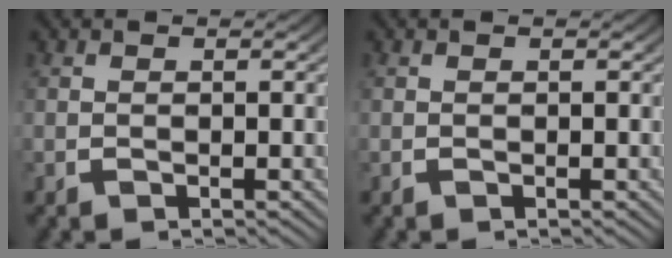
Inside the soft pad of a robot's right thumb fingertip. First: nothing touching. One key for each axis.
{"total": 0.0}